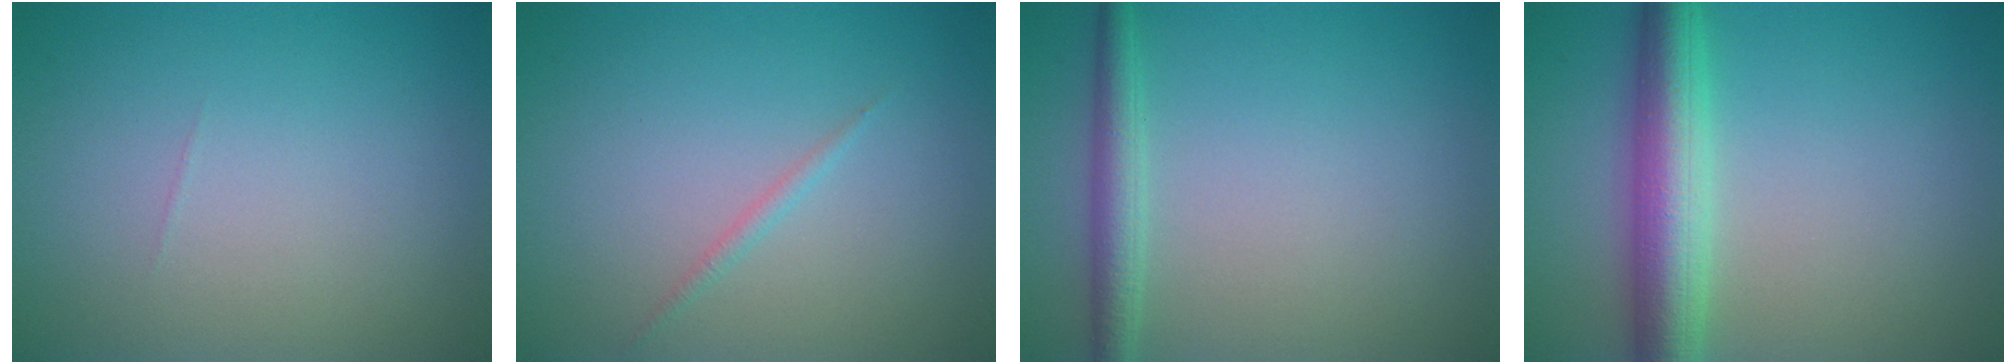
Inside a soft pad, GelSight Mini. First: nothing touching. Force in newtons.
{"total": 0.7, "press": 0.7, "slide": 0.0}
{"total": 2.4, "press": 2.4, "slide": 0.1}
{"total": 6.0, "press": 6.0, "slide": 0.2}